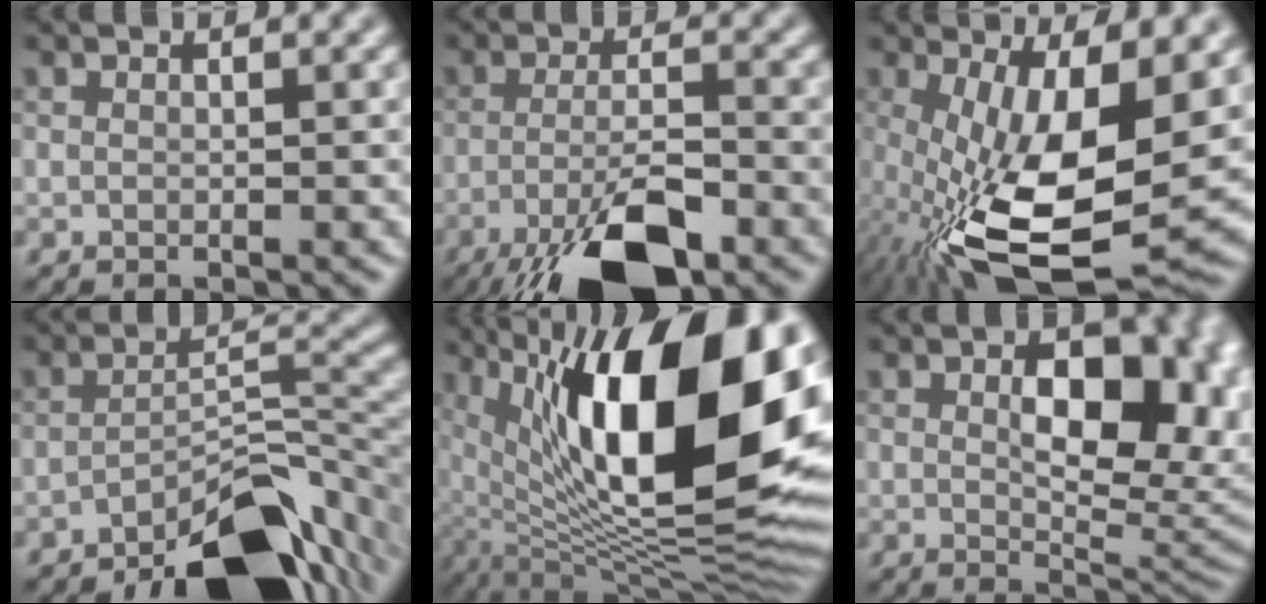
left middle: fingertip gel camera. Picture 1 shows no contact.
{"total": 8.8, "force": [-5.3, 2.0, 6.7], "torque": [-0.124, -0.008, -0.082]}
{"total": 15.9, "force": [-3.6, 6.1, 14.2], "torque": [-0.274, -0.027, -0.043]}
{"total": 9.2, "force": [-6.8, 2.5, 5.7], "torque": [-0.084, 0.008, -0.102]}
{"total": 18.0, "force": [4.2, 8.1, 15.6], "torque": [-0.238, 0.004, 0.090]}
{"total": 9.3, "force": [1.3, 5.2, 7.6], "torque": [-0.107, -0.010, 0.042]}